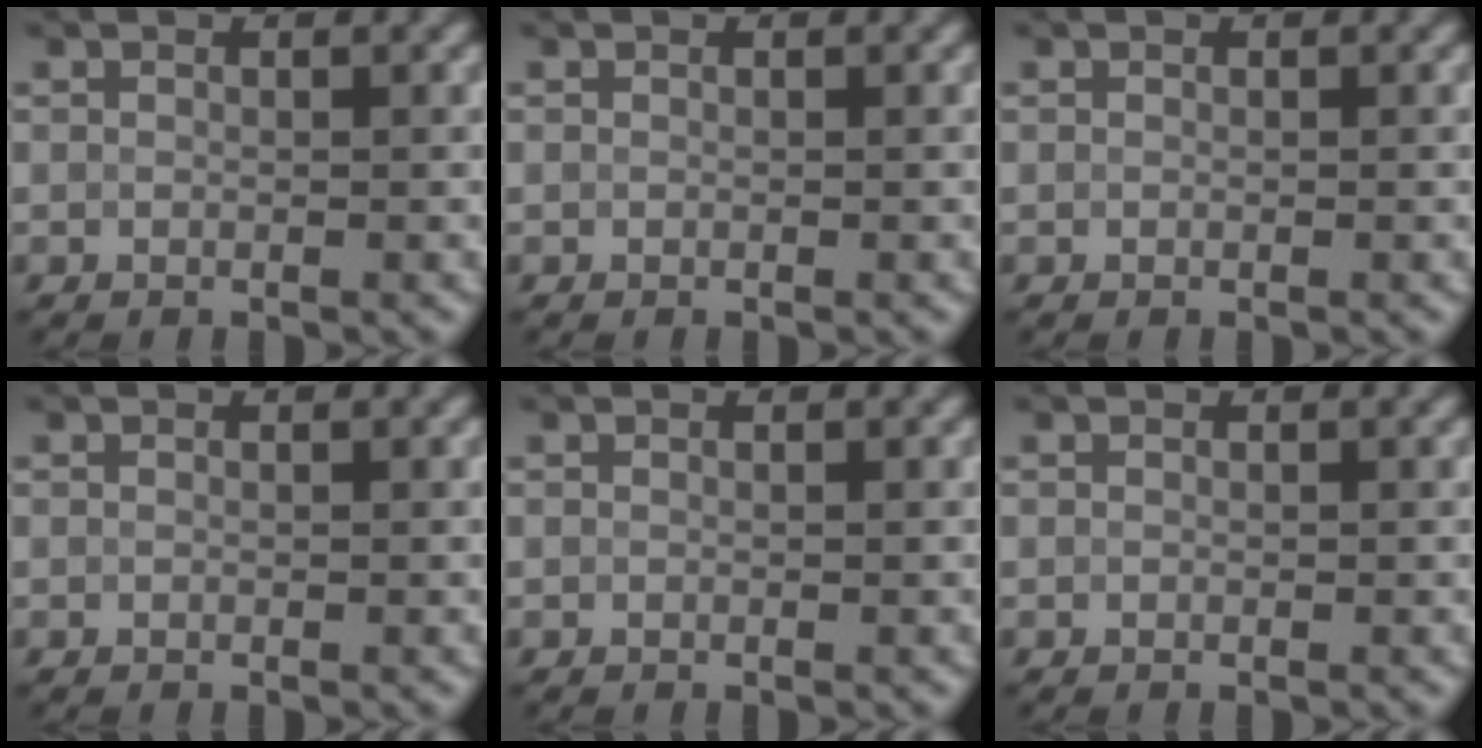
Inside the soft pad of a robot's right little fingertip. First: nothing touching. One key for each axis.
{"total": 0.0}
{"total": 0.0}
{"total": 0.0}
{"total": 0.0}
{"total": 0.0}